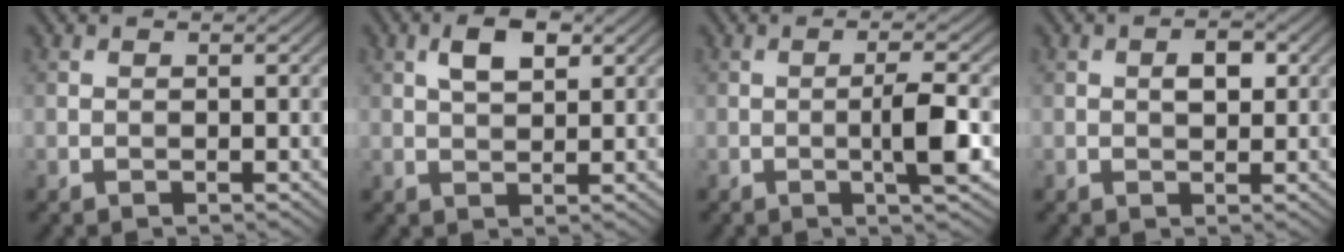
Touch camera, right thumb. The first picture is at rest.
{"total": 4.1, "force": [1.7, 1.9, 3.2], "torque": [-0.063, 0.005, 0.031]}
{"total": 4.6, "force": [-0.7, 0.4, 4.5], "torque": [-0.078, 0.005, -0.017]}
{"total": 2.6, "force": [0.6, 1.5, 2.1], "torque": [-0.030, 0.000, 0.008]}